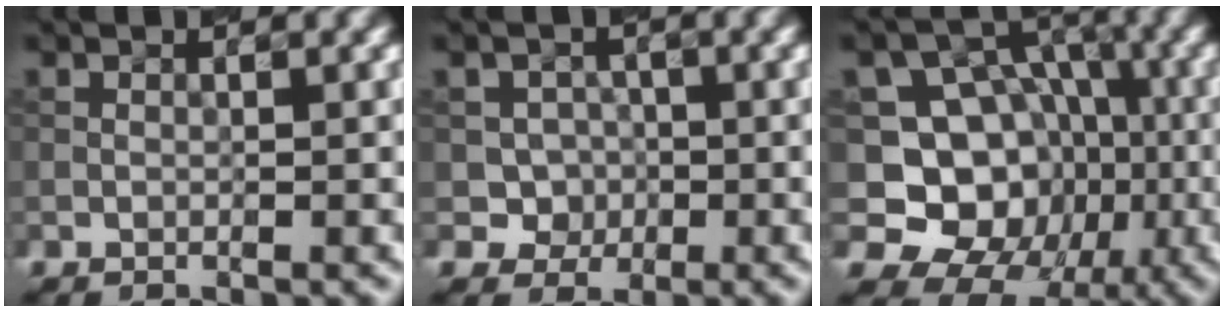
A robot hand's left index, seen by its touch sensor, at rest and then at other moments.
{"total": 2.5, "force": [-0.4, 2.4, 0.6], "torque": [0.006, 0.001, -0.017]}
{"total": 11.1, "force": [-1.5, 9.7, 5.1], "torque": [-0.073, 0.007, -0.053]}